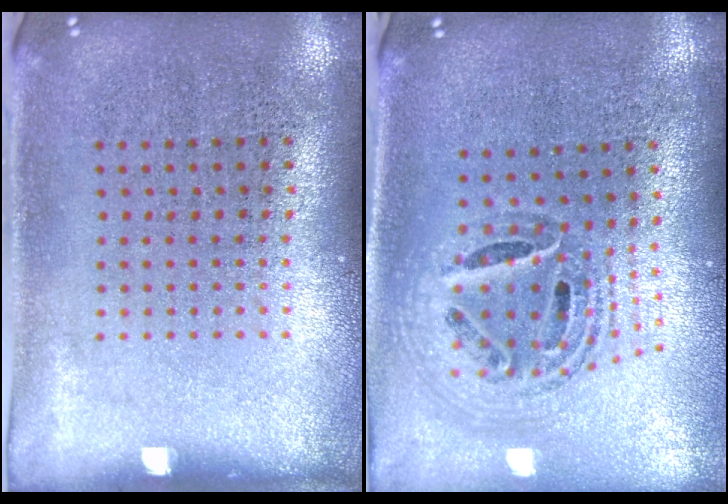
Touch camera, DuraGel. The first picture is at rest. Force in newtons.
{"total": 1.3, "press": 1.2, "slide": 0.5}